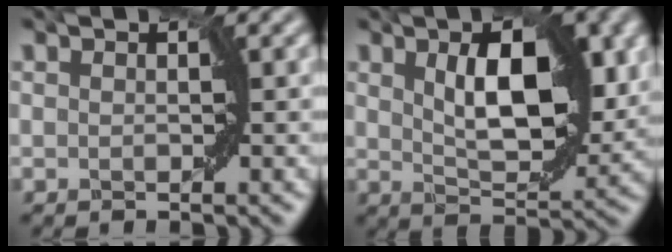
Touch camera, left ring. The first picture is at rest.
{"total": 7.9, "force": [2.2, 3.5, 6.7], "torque": [-0.110, -0.001, 0.040]}